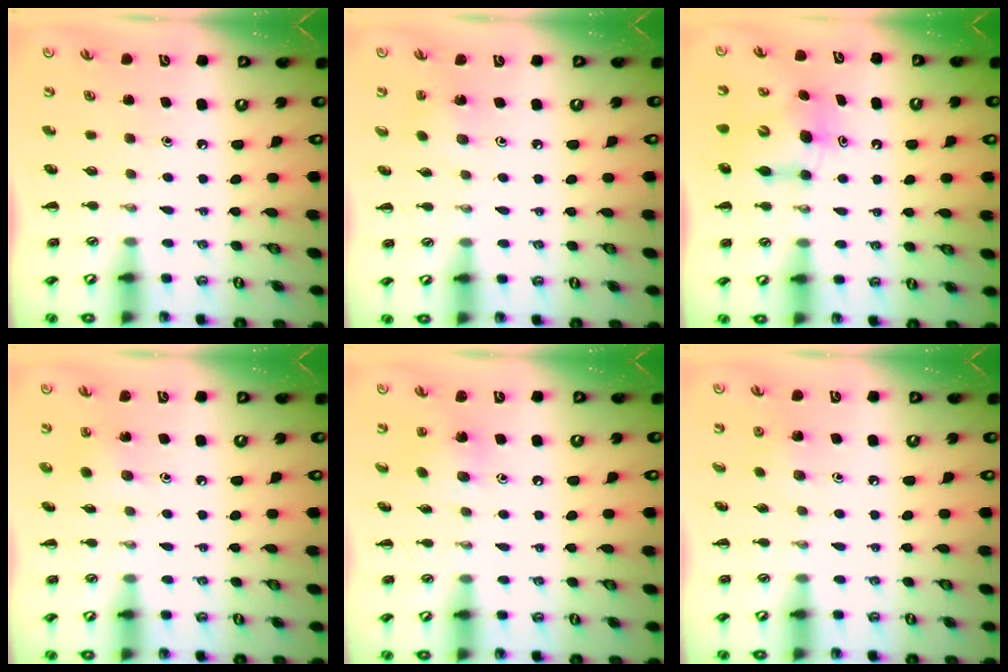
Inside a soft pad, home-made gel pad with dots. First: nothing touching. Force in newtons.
{"total": 1.8, "press": 1.6, "slide": 0.6}
{"total": 6.5, "press": 6.4, "slide": 1.1}
{"total": 3.9, "press": 3.7, "slide": 1.2}
{"total": 7.6, "press": 7.4, "slide": 1.9}
{"total": 3.6, "press": 3.4, "slide": 1.2}